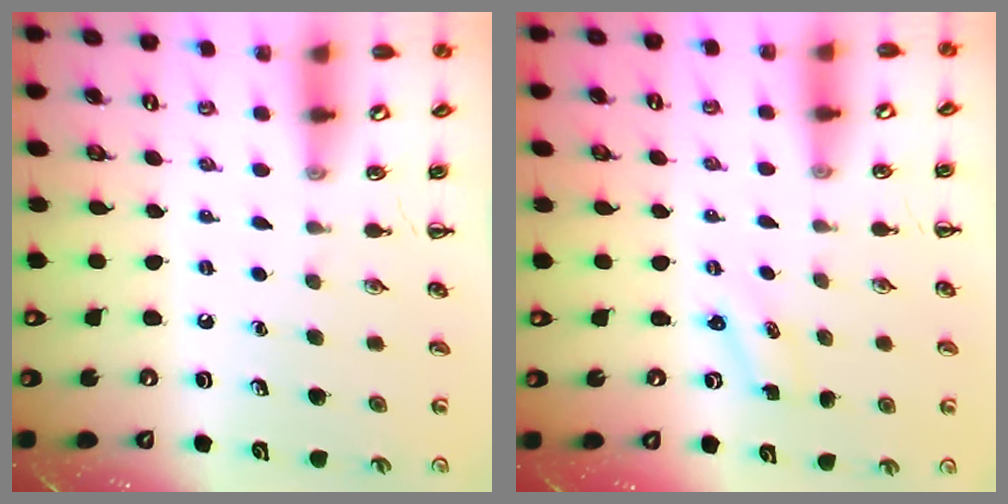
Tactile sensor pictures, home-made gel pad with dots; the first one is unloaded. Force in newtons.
{"total": 0.8, "press": 0.8, "slide": 0.3}